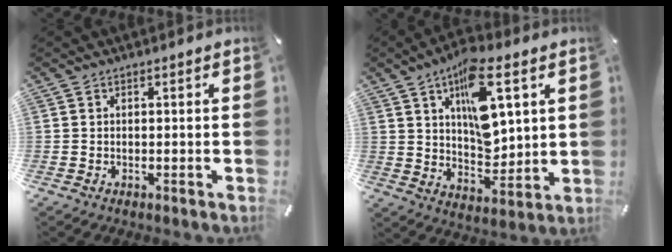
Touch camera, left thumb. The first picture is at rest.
{"total": 15.0, "force": [6.6, 7.6, 11.2], "torque": [-0.169, -0.017, 0.113]}